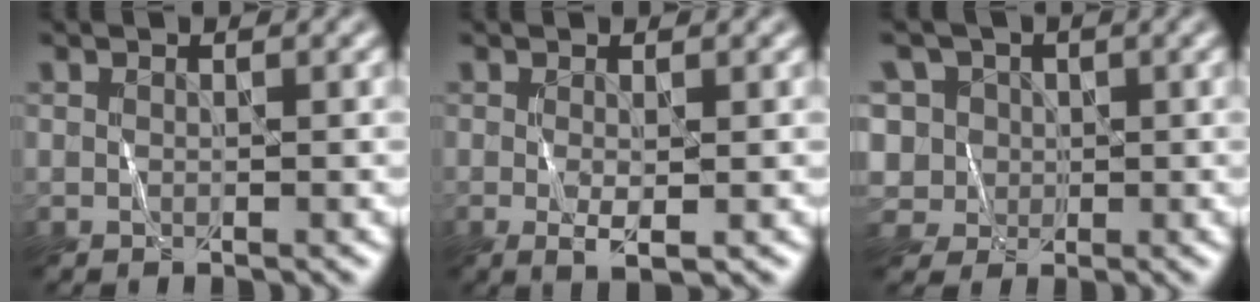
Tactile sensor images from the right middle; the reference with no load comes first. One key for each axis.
{"total": 1.6, "fx": -0.3, "fy": 0.3, "fz": 1.5, "tx": -0.031, "ty": -0.005, "tz": -0.002}
{"total": 6.9, "fx": 2.7, "fy": 5.9, "fz": 2.4, "tx": -0.059, "ty": 0.021, "tz": 0.022}